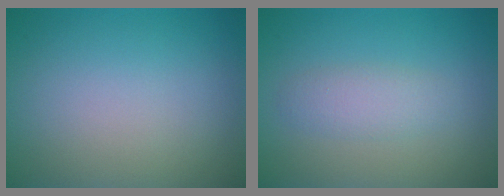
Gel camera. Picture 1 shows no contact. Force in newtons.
{"total": 2.0, "press": 2.0, "slide": 0.1}